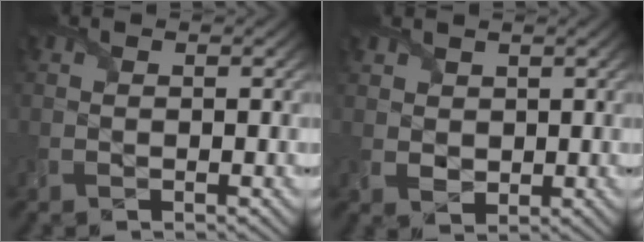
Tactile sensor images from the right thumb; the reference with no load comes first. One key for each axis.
{"total": 2.6, "fx": 1.4, "fy": 2.0, "fz": 1.0, "tx": -0.033, "ty": -0.002, "tz": 0.024}